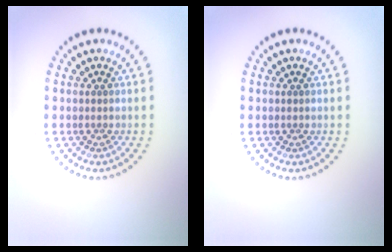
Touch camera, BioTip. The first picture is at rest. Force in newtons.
{"total": 0.0}